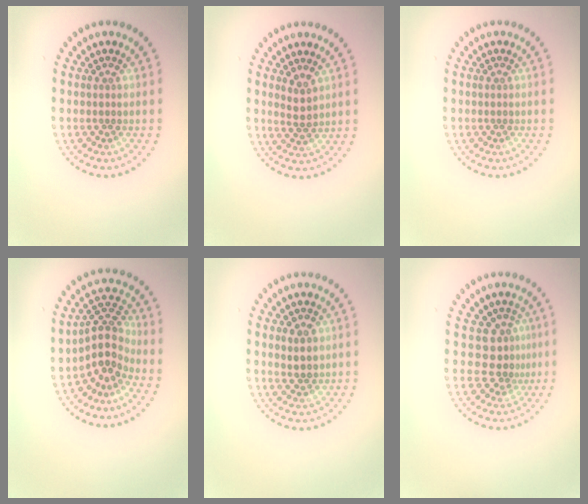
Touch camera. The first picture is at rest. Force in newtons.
{"total": 1.7, "press": 1.5, "slide": 0.8}
{"total": 0.0}
{"total": 3.5, "press": 2.7, "slide": 2.3}
{"total": 1.9, "press": 1.8, "slide": 0.2}
{"total": 2.9, "press": 2.1, "slide": 2.0}